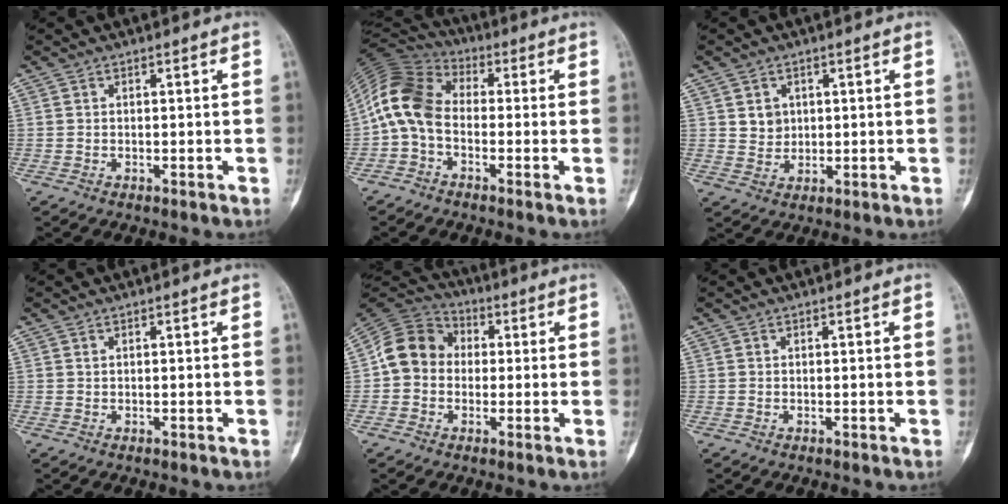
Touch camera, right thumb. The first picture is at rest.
{"total": 11.4, "force": [-1.4, 7.9, 8.1], "torque": [-0.158, 0.035, -0.048]}
{"total": 3.7, "force": [1.1, 3.2, 1.5], "torque": [-0.006, -0.006, 0.023]}
{"total": 0.0}
{"total": 10.6, "force": [0.1, 9.1, 5.5], "torque": [-0.082, 0.031, -0.012]}
{"total": 0.0}